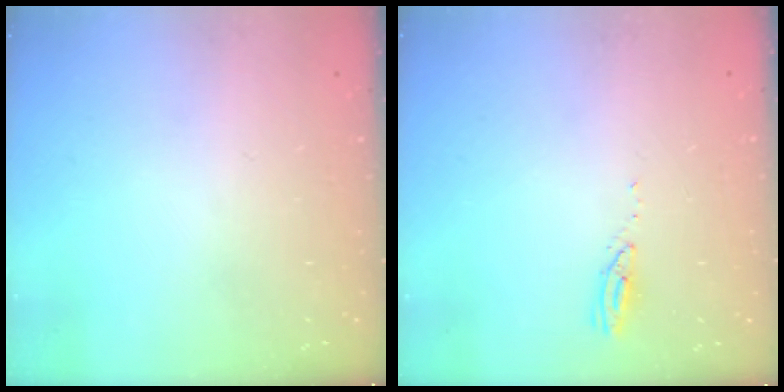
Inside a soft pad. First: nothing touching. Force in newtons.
{"total": 3.1, "press": 3.1, "slide": 0.4}